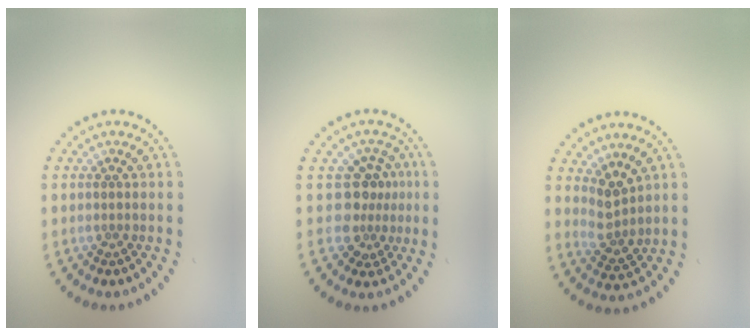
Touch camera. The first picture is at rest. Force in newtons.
{"total": 3.3, "press": 2.6, "slide": 2.0}
{"total": 2.5, "press": 2.0, "slide": 1.6}